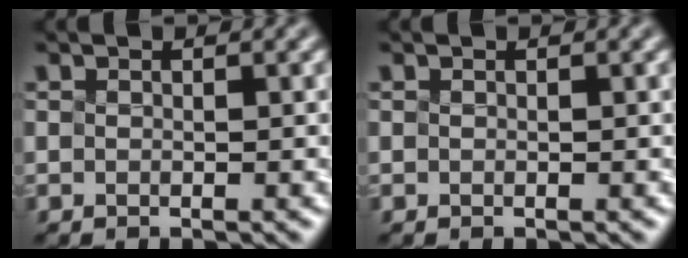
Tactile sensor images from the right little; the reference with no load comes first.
{"total": 0.0}